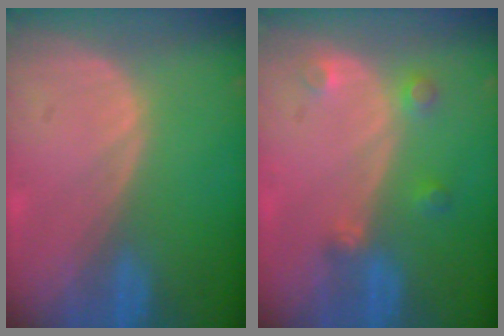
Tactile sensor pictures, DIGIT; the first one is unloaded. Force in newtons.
{"total": 2.9, "press": 2.8, "slide": 0.8}